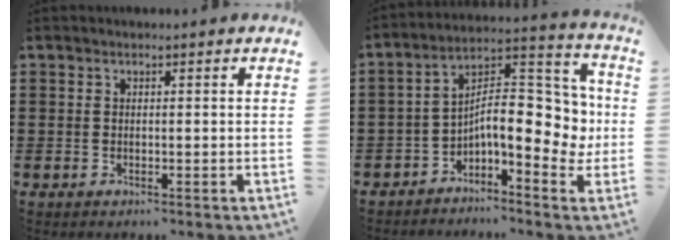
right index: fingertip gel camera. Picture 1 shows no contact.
{"total": 10.7, "force": [-0.2, 4.5, 9.7], "torque": [-0.146, -0.023, -0.008]}